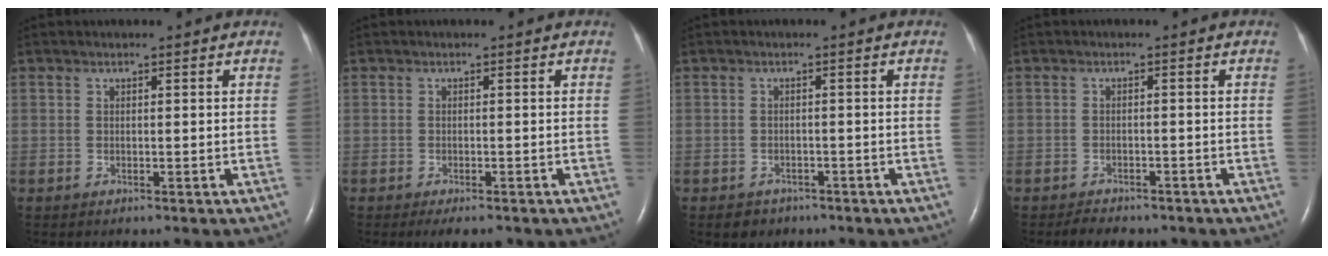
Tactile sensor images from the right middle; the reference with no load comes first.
{"total": 3.2, "force": [-2.4, 1.0, 1.9], "torque": [-0.023, -0.006, -0.030]}
{"total": 2.5, "force": [-1.7, 1.8, 0.3], "torque": [-0.015, 0.005, -0.020]}
{"total": 4.7, "force": [-4.0, 1.8, 1.7], "torque": [-0.030, -0.005, -0.050]}